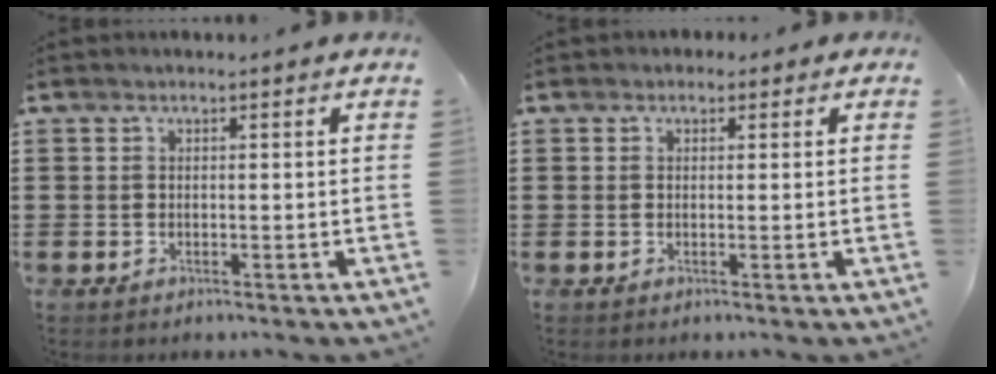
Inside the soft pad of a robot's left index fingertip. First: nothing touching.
{"total": 1.0, "force": [0.3, 0.9, 0.3], "torque": [-0.009, 0.007, 0.006]}